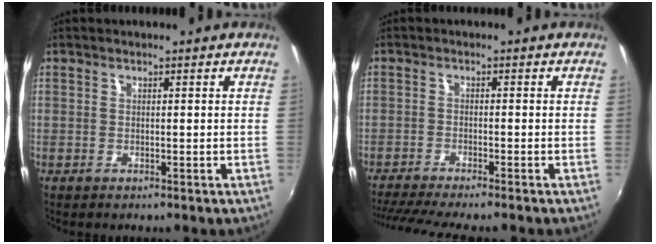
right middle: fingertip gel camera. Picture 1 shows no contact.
{"total": 8.7, "force": [-7.6, -0.2, 4.1], "torque": [-0.099, -0.029, -0.124]}